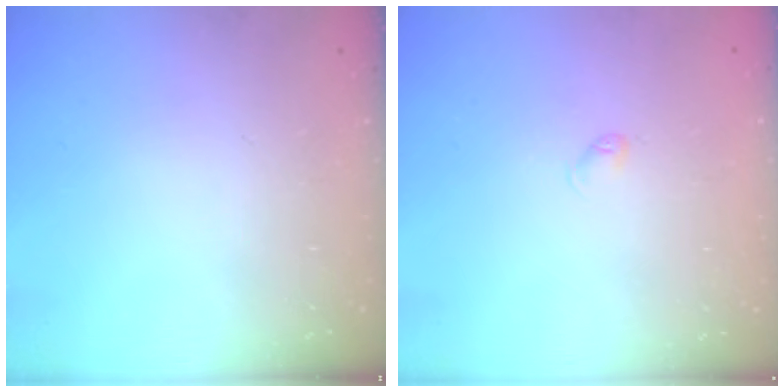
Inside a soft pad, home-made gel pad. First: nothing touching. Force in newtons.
{"total": 2.6, "press": 2.6, "slide": 0.4}